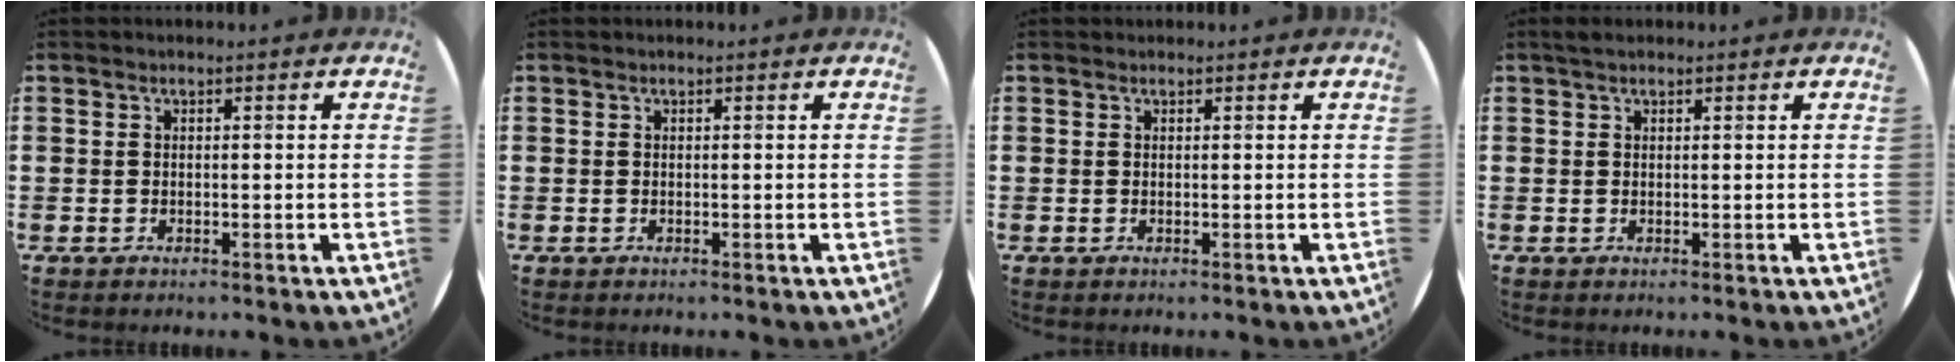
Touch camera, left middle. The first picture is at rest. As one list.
[{"total": 0.0}, {"total": 0.0}, {"total": 0.8, "force": [0.7, 0.3, 0.3], "torque": [-0.006, 0.005, 0.012]}]